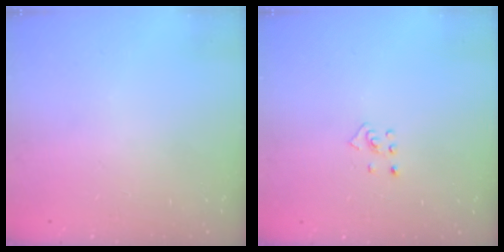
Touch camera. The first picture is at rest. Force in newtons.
{"total": 2.5, "press": 2.4, "slide": 0.8}